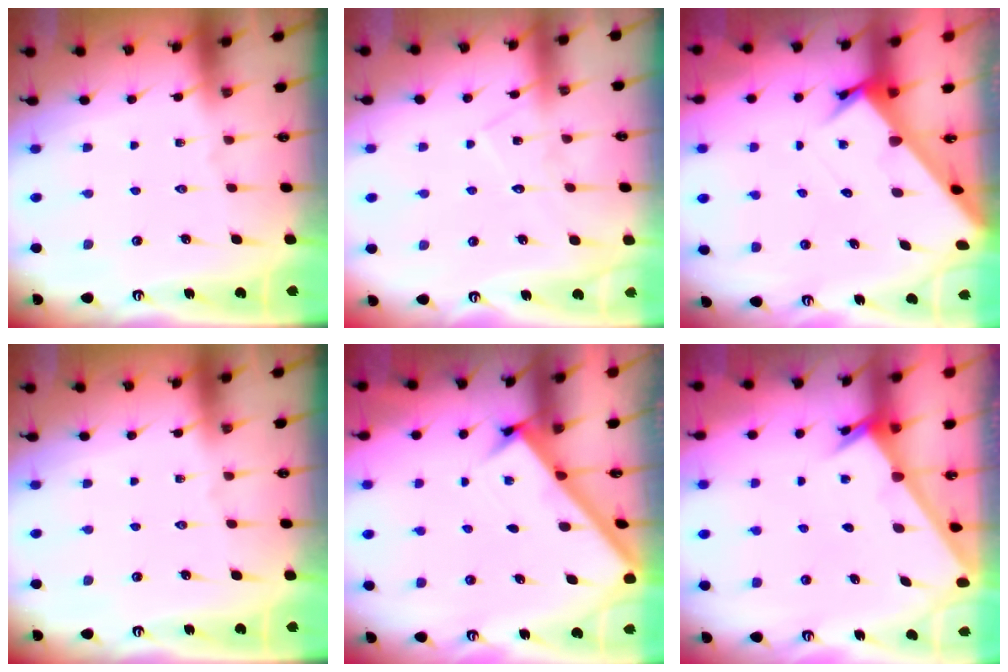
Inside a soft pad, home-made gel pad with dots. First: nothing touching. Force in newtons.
{"total": 8.1, "press": 8.1, "slide": 0.5}
{"total": 2.9, "press": 2.9, "slide": 0.2}
{"total": 0.0}
{"total": 2.6, "press": 2.6, "slide": 0.3}
{"total": 2.6, "press": 2.6, "slide": 0.2}